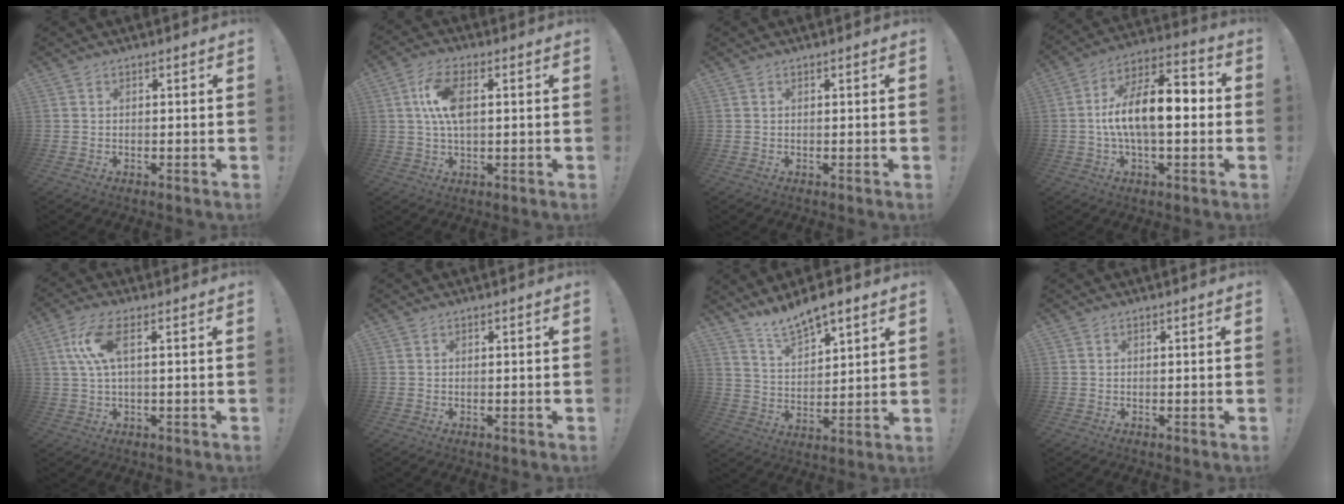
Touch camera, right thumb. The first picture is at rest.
{"total": 10.3, "force": [1.8, 4.9, 8.9], "torque": [-0.177, 0.000, 0.032]}
{"total": 0.0}
{"total": 15.2, "force": [-0.9, 6.5, 13.8], "torque": [-0.236, 0.003, -0.024]}
{"total": 8.6, "force": [2.2, 2.5, 7.9], "torque": [-0.152, 0.001, 0.042]}
{"total": 0.0}
{"total": 10.1, "force": [8.7, 3.1, 3.9], "torque": [-0.080, -0.057, 0.163]}
{"total": 0.0}